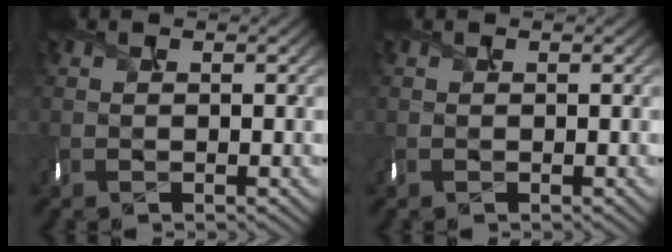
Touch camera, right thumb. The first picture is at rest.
{"total": 0.0}